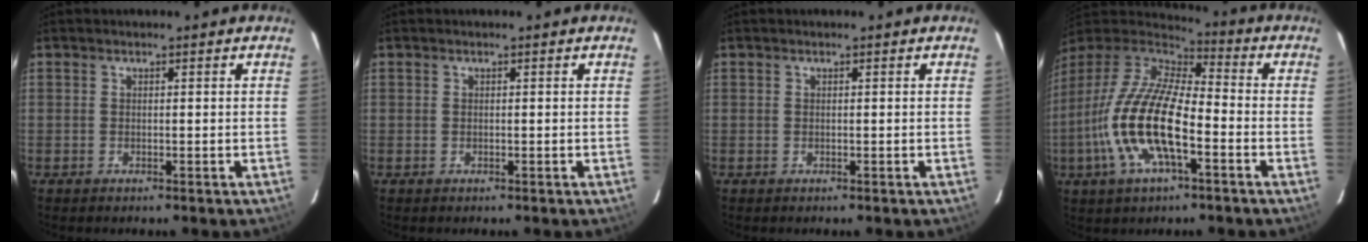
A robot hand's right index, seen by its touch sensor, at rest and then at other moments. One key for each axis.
{"total": 0.0}
{"total": 0.0}
{"total": 18.8, "fx": -6.0, "fy": 6.7, "fz": 16.6, "tx": -0.339, "ty": -0.016, "tz": -0.123}